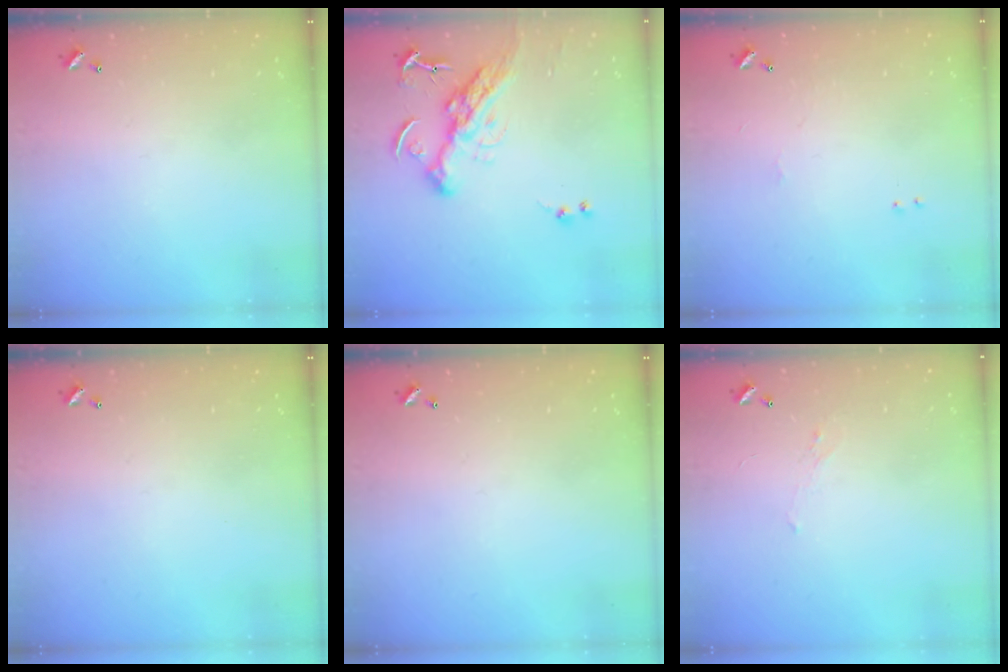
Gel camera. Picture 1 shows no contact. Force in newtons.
{"total": 12.7, "press": 12.6, "slide": 1.7}
{"total": 1.8, "press": 1.8, "slide": 0.6}
{"total": 0.0}
{"total": 0.0}
{"total": 1.3, "press": 1.1, "slide": 0.7}